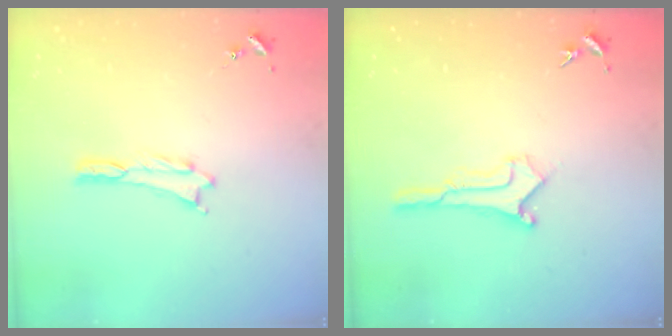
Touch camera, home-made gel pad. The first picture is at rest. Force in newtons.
{"total": 0.9, "press": 0.9, "slide": 0.1}